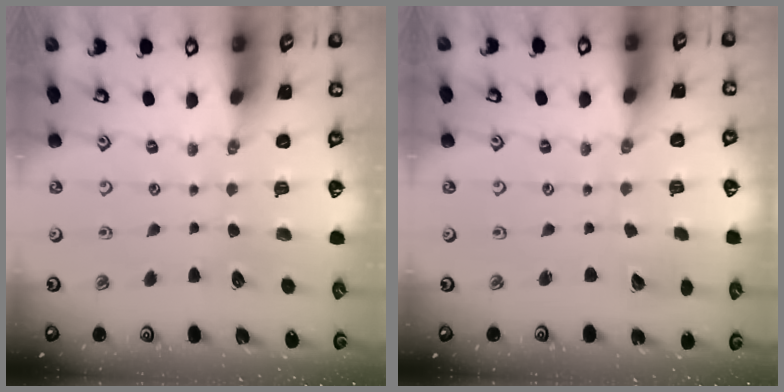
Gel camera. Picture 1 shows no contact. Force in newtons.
{"total": 2.9, "press": 2.9, "slide": 0.2}